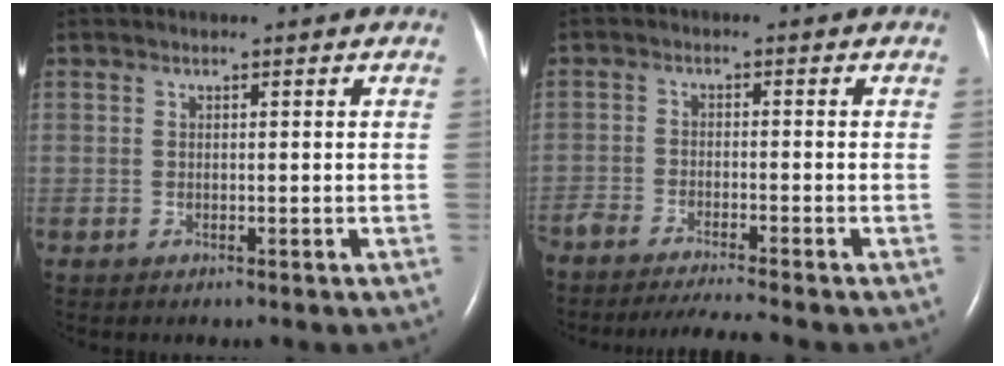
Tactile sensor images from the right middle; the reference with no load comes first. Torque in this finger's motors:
{"motor_torque": [0.70, -0.61, 0.17, 0.05]}